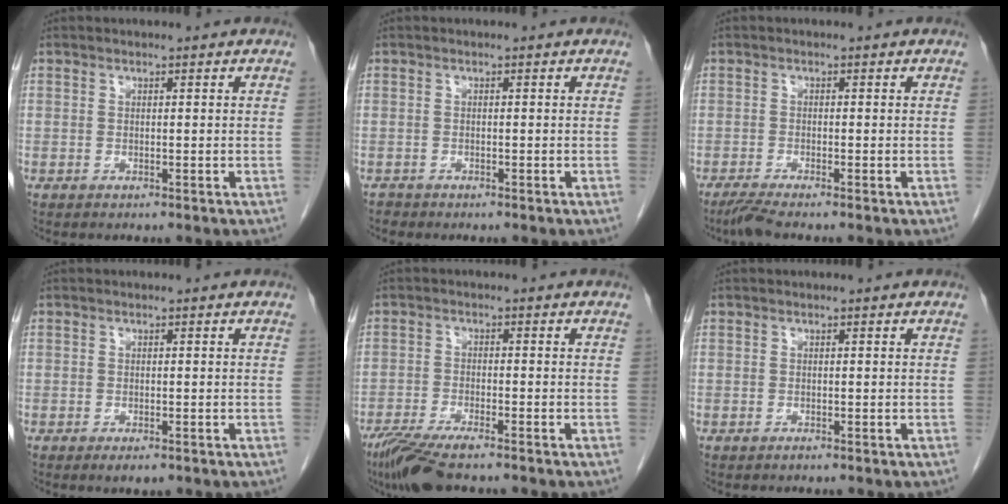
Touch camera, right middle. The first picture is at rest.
{"total": 0.7, "force": [-0.6, 0.3, -0.1], "torque": [-0.006, -0.001, -0.013]}
{"total": 2.3, "force": [-1.8, -0.1, 1.3], "torque": [-0.034, -0.007, -0.040]}
{"total": 1.7, "force": [-1.0, 0.7, 1.2], "torque": [-0.015, -0.001, -0.009]}
{"total": 7.5, "force": [-5.7, 0.9, 4.7], "torque": [-0.086, -0.020, -0.101]}
{"total": 0.0}